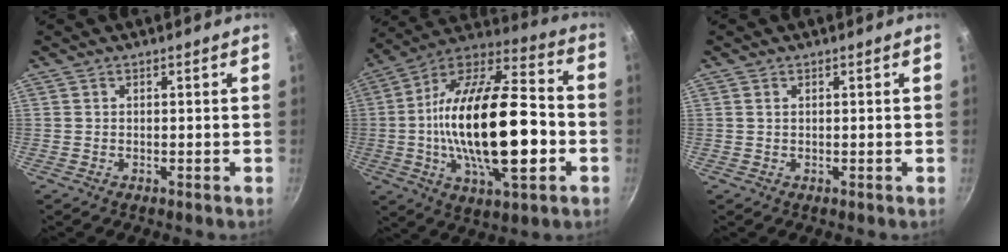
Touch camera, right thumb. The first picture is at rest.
{"total": 28.5, "force": [-3.5, 12.3, 25.5], "torque": [-0.446, 0.032, -0.064]}
{"total": 0.7, "force": [0.3, 0.5, 0.5], "torque": [-0.008, 0.001, 0.005]}